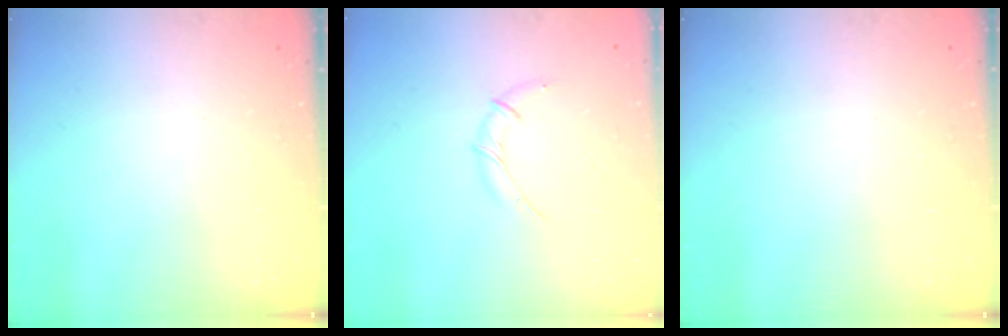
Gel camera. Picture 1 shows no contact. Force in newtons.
{"total": 5.6, "press": 5.4, "slide": 1.5}
{"total": 0.0}